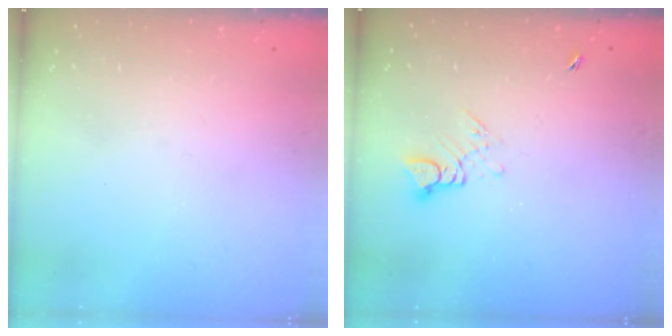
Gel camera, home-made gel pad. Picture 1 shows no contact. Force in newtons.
{"total": 3.5, "press": 3.5, "slide": 0.4}